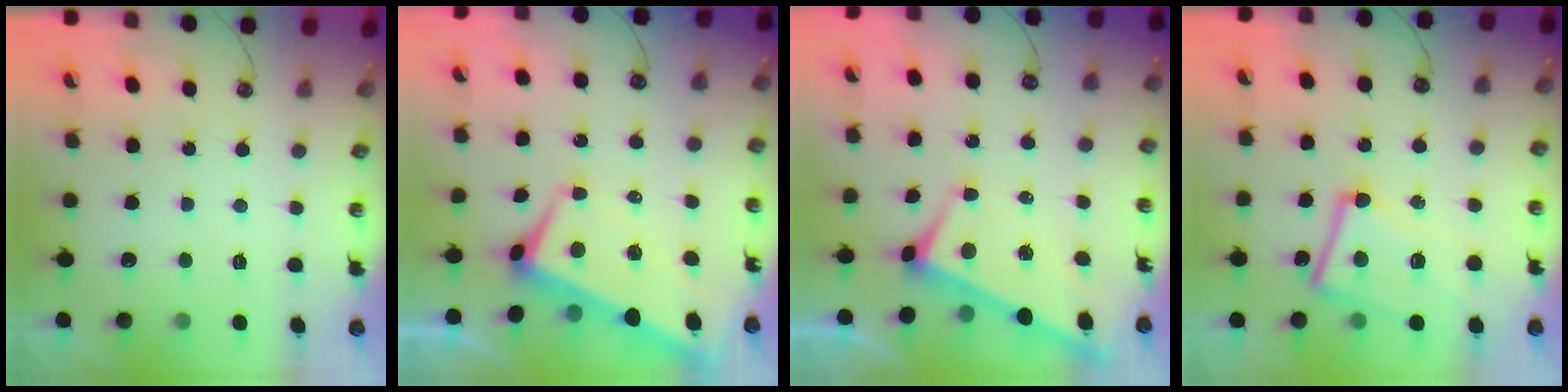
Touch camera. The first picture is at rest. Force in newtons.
{"total": 1.4, "press": 1.0, "slide": 0.9}
{"total": 2.9, "press": 2.8, "slide": 0.9}
{"total": 6.7, "press": 6.4, "slide": 2.1}